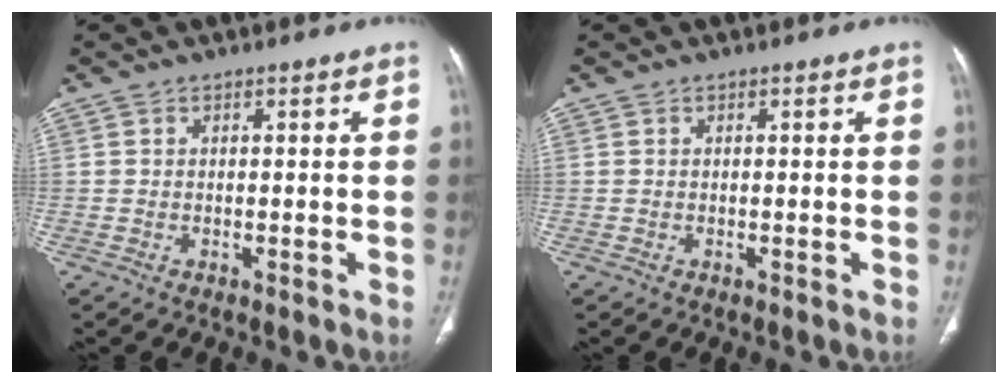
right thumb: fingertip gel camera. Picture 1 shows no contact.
{"total": 0.0}